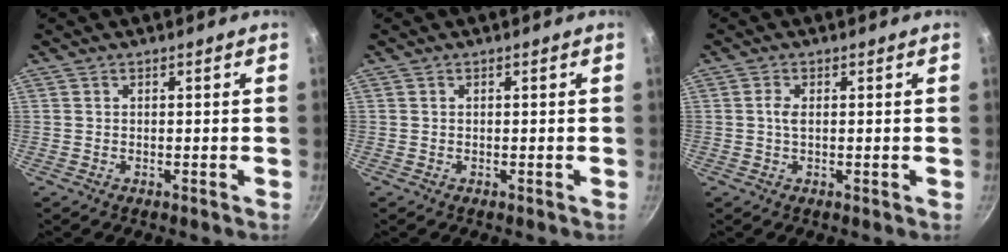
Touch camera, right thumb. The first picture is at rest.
{"total": 0.0}
{"total": 1.9, "force": [0.2, 0.8, 1.7], "torque": [-0.039, -0.002, 0.001]}